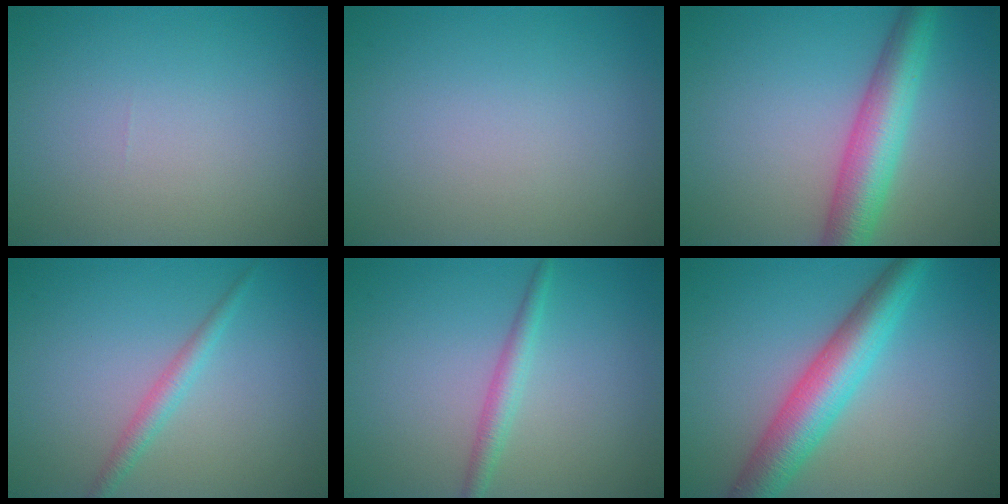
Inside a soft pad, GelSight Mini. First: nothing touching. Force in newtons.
{"total": 0.0}
{"total": 6.2, "press": 6.2, "slide": 0.2}
{"total": 1.8, "press": 1.8, "slide": 0.0}
{"total": 1.9, "press": 1.9, "slide": 0.0}
{"total": 6.5, "press": 6.5, "slide": 0.1}